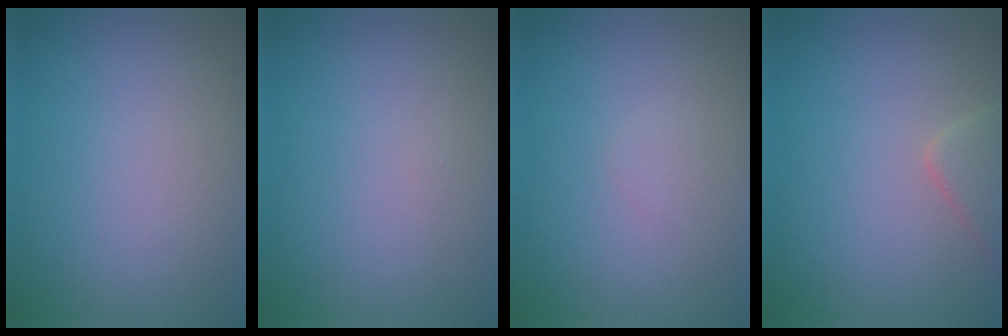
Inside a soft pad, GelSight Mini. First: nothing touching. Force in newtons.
{"total": 0.0}
{"total": 0.5, "press": 0.5, "slide": 0.0}
{"total": 2.1, "press": 2.1, "slide": 0.2}